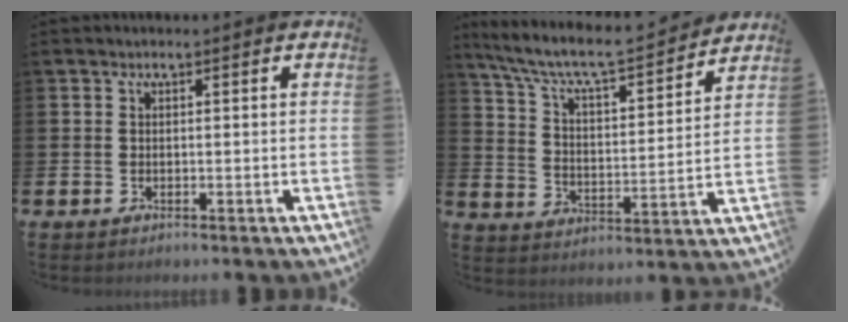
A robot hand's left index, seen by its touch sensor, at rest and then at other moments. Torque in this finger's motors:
{"motor_torque": [1.05, -1.09, 0.17, 0.21]}